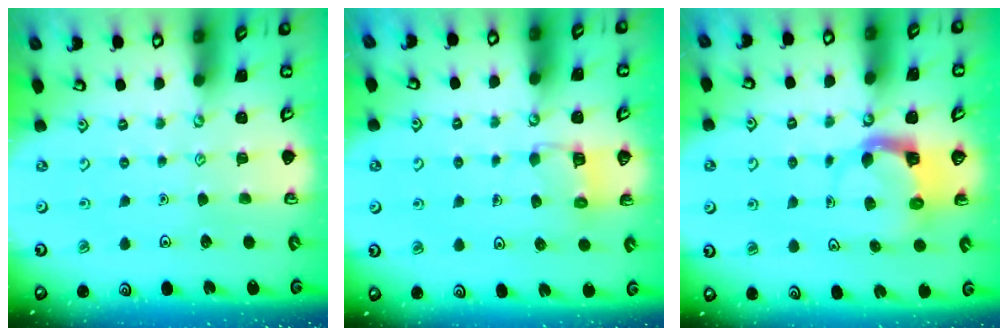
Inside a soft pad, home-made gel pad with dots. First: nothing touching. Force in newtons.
{"total": 5.1, "press": 5.1, "slide": 0.3}
{"total": 3.8, "press": 3.7, "slide": 0.7}